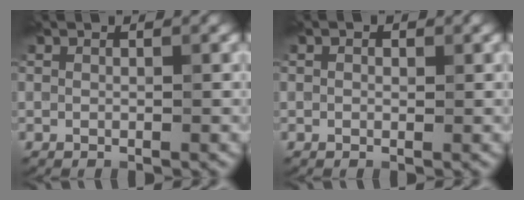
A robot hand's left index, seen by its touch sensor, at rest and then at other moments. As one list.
[{"total": 0.7, "force": [0.3, 0.5, 0.4], "torque": [-0.004, -0.003, -0.001]}]